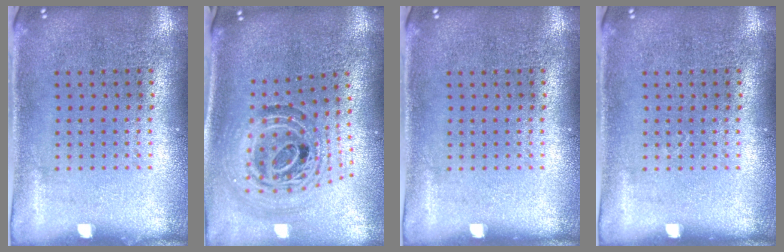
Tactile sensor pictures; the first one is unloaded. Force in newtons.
{"total": 1.6, "press": 1.3, "slide": 0.9}
{"total": 0.0}
{"total": 0.0}